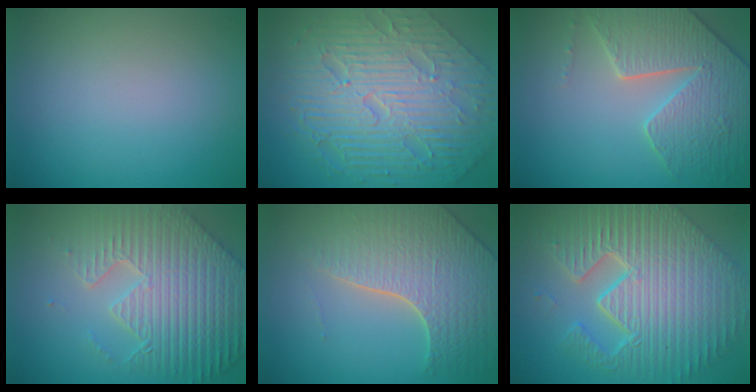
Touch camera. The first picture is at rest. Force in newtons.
{"total": 11.3, "press": 7.6, "slide": 8.4}
{"total": 6.0, "press": 5.3, "slide": 2.9}
{"total": 9.3, "press": 6.6, "slide": 6.5}
{"total": 6.2, "press": 5.2, "slide": 3.4}
{"total": 11.9, "press": 7.9, "slide": 9.0}